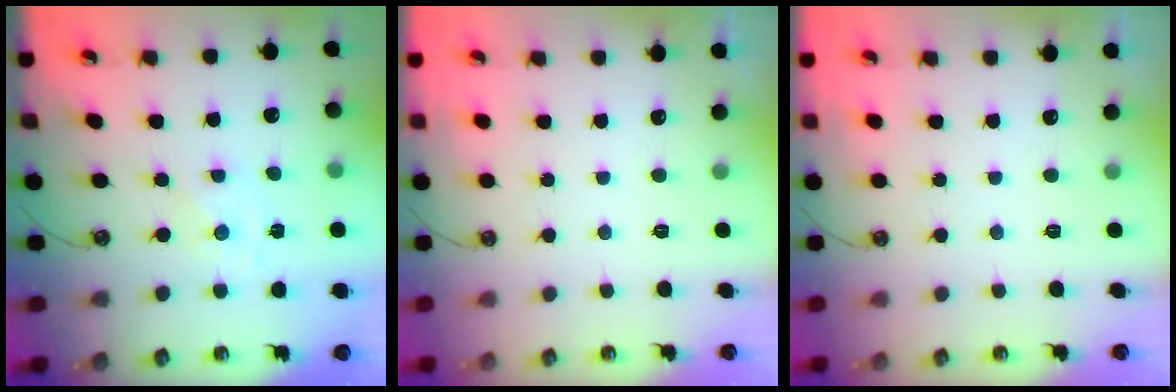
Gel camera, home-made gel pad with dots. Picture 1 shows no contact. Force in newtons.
{"total": 0.0}
{"total": 0.0}